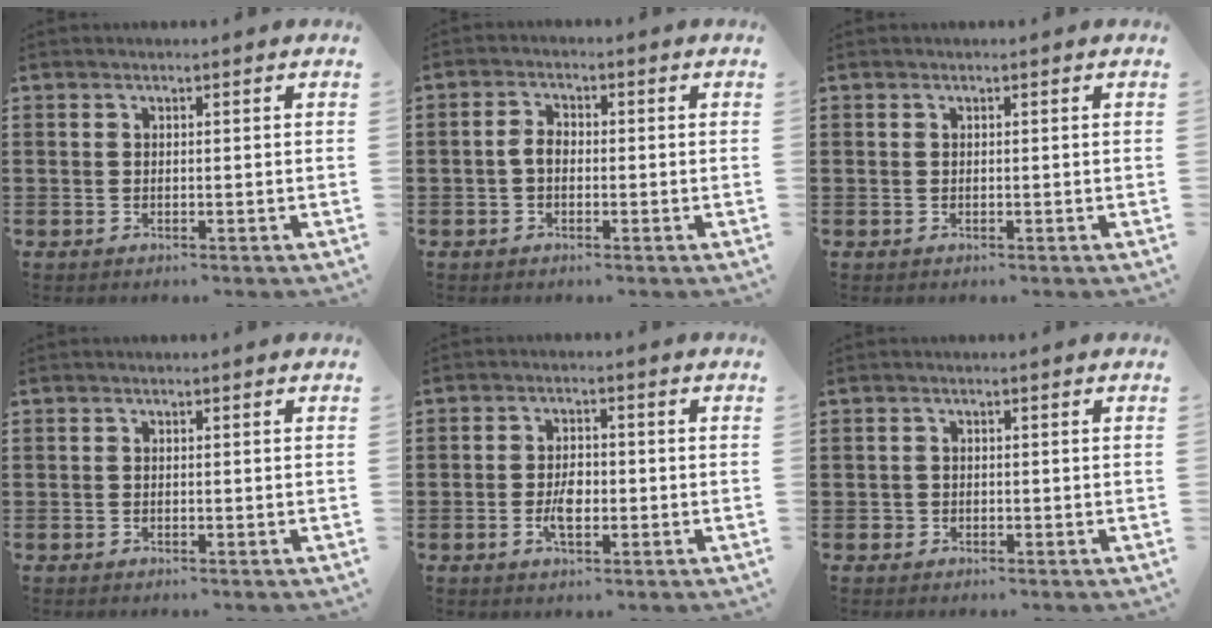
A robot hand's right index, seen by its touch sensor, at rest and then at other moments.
{"total": 2.8, "force": [-0.5, 1.7, 2.2], "torque": [-0.057, -0.002, -0.014]}
{"total": 0.0}
{"total": 0.0}
{"total": 4.0, "force": [-0.9, 2.0, 3.3], "torque": [-0.067, 0.001, -0.017]}
{"total": 0.8, "force": [-0.2, 0.8, 0.0], "torque": [-0.002, 0.007, -0.006]}